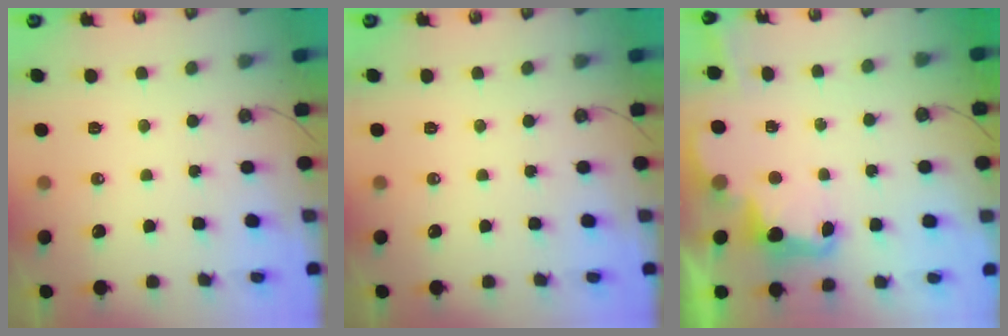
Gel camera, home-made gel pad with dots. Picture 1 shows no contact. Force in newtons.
{"total": 0.0}
{"total": 3.4, "press": 3.3, "slide": 0.6}